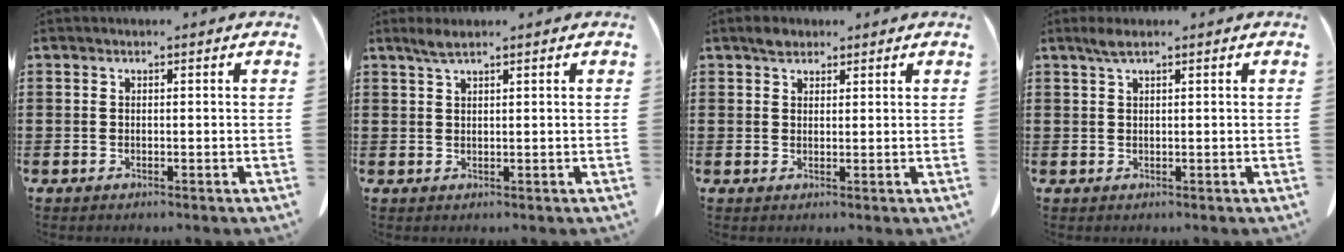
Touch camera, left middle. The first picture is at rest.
{"total": 2.0, "force": [1.5, 0.2, 1.4], "torque": [-0.029, 0.002, 0.027]}
{"total": 2.2, "force": [1.7, 1.2, 0.7], "torque": [-0.010, 0.002, 0.030]}
{"total": 1.8, "force": [1.0, 0.3, 1.4], "torque": [-0.030, 0.002, 0.019]}